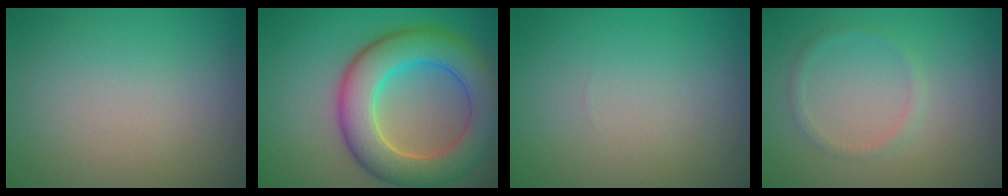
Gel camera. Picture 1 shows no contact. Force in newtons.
{"total": 8.3, "press": 8.3, "slide": 0.4}
{"total": 0.0}
{"total": 1.0, "press": 1.0, "slide": 0.0}